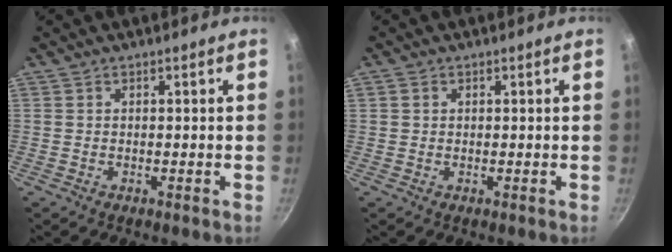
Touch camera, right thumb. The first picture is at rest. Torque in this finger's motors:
{"motor_torque": [-0.04, 0.12, 0.18, 0.41, -0.05]}